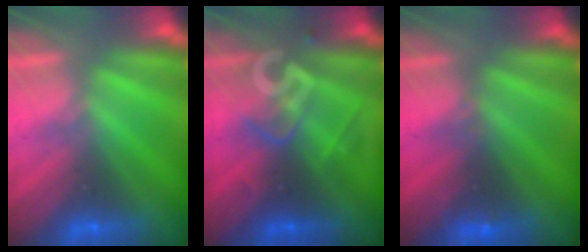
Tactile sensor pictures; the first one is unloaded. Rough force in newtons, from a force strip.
{"total": 2.7}
{"total": 2.4}